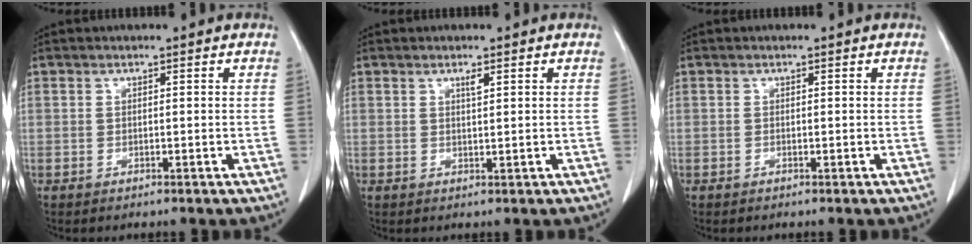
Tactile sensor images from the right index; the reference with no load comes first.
{"total": 1.1, "force": [0.7, 0.0, 0.9], "torque": [-0.017, -0.005, 0.011]}
{"total": 0.0}